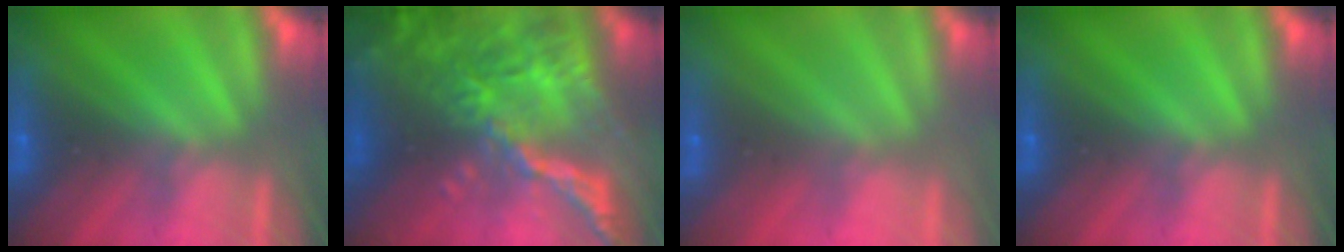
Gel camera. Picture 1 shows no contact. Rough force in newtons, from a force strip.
{"total": 5.8}
{"total": 2.9}
{"total": 0.0}